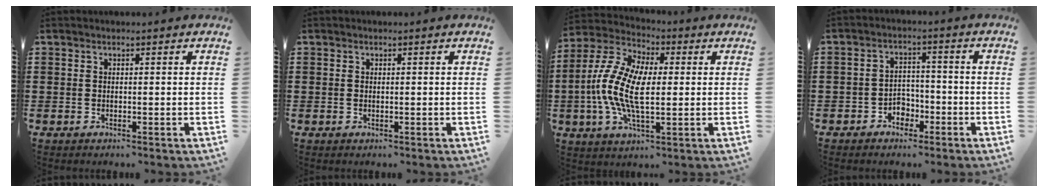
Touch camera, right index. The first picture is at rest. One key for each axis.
{"total": 0.0}
{"total": 11.3, "fx": -0.9, "fy": 5.2, "fz": 10.0, "tx": -0.233, "ty": -0.010, "tz": -0.022}
{"total": 3.1, "fx": -1.9, "fy": 2.2, "fz": 1.0, "tx": -0.025, "ty": 0.006, "tz": -0.041}